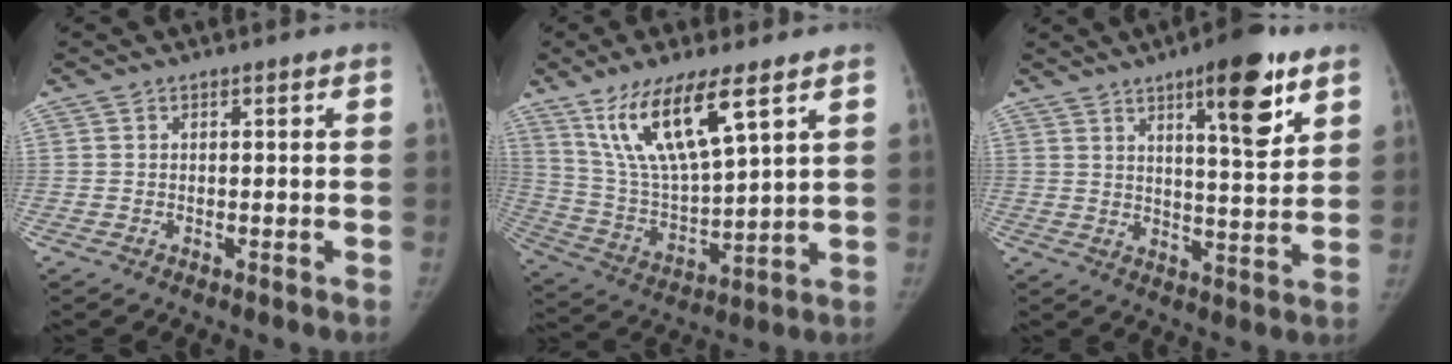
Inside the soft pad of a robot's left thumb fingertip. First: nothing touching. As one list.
[{"total": 16.4, "force": [9.2, 4.4, 12.8], "torque": [-0.238, -0.040, 0.188]}, {"total": 13.0, "force": [7.3, 3.3, 10.3], "torque": [-0.125, -0.040, 0.103]}]